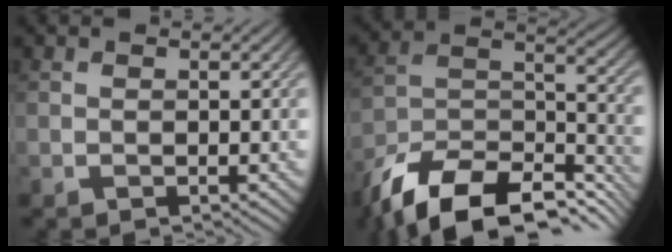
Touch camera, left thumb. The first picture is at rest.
{"total": 15.4, "force": [-11.0, 6.8, 8.4], "torque": [-0.199, -0.026, -0.181]}